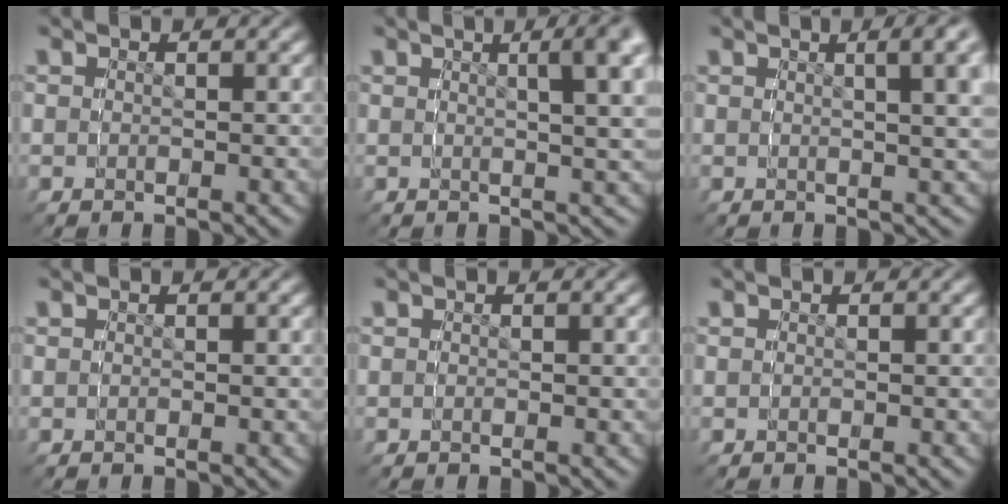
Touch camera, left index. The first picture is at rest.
{"total": 1.7, "force": [0.7, -0.8, 1.3], "torque": [0.010, 0.025, 0.010]}
{"total": 1.2, "force": [0.6, -1.0, 0.3], "torque": [0.011, 0.019, 0.009]}
{"total": 0.0}
{"total": 0.0}
{"total": 0.0}